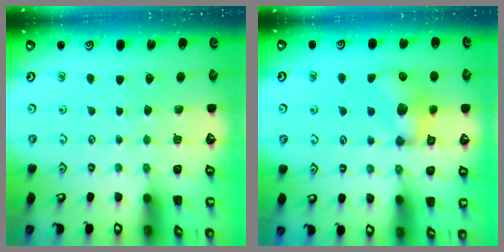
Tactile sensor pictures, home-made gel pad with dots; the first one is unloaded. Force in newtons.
{"total": 12.1, "press": 12.0, "slide": 1.0}